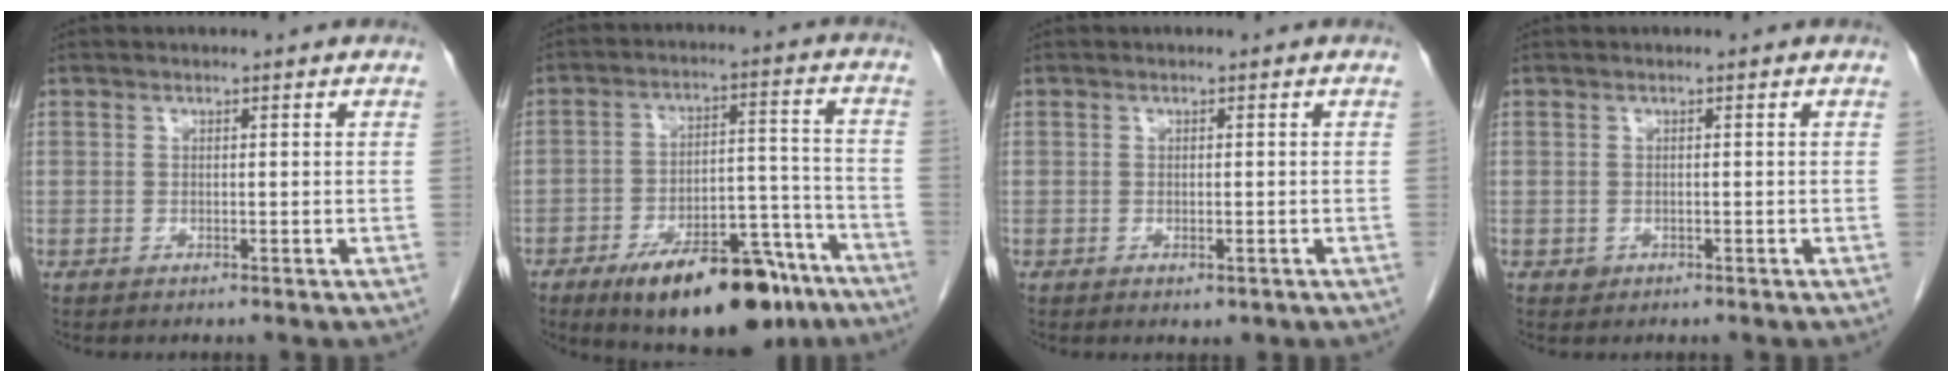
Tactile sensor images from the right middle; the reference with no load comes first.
{"total": 19.0, "force": [-13.4, 5.9, 12.1], "torque": [-0.139, 0.022, -0.205]}
{"total": 1.2, "force": [-0.5, 0.6, 0.9], "torque": [-0.011, -0.002, -0.001]}
{"total": 0.6, "force": [-0.2, 0.6, 0.1], "torque": [-0.002, 0.002, -0.002]}